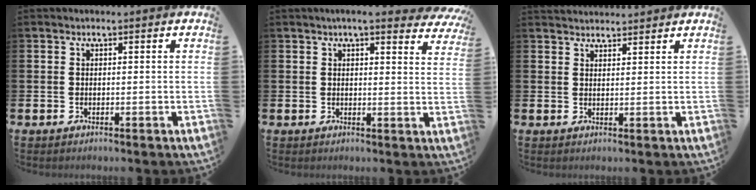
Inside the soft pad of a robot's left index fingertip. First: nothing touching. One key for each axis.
{"total": 3.8, "fx": 3.6, "fy": 0.2, "fz": 1.4, "tx": -0.018, "ty": -0.019, "tz": 0.059}
{"total": 2.4, "fx": 2.4, "fy": 0.5, "fz": 0.0, "tx": -0.005, "ty": -0.009, "tz": 0.045}